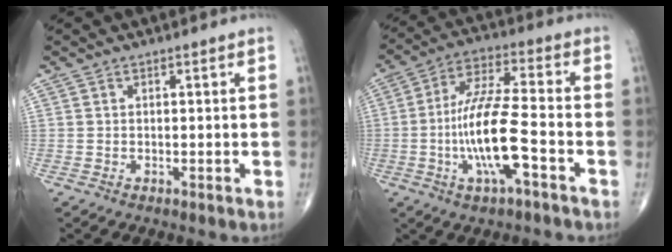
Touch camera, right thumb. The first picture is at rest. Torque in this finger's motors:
{"motor_torque": [2.61, 2.40, 1.63, -0.27, 0.54]}